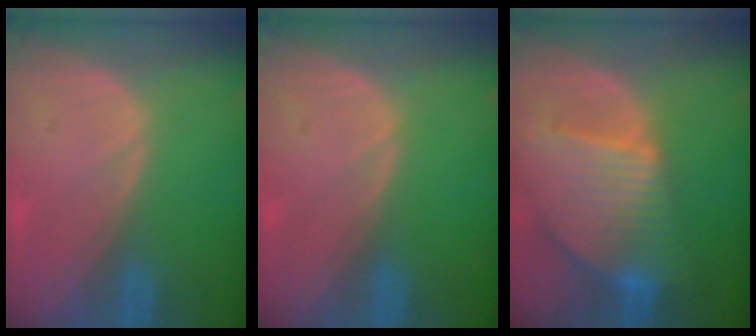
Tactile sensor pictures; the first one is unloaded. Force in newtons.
{"total": 0.0}
{"total": 9.5, "press": 8.2, "slide": 4.8}